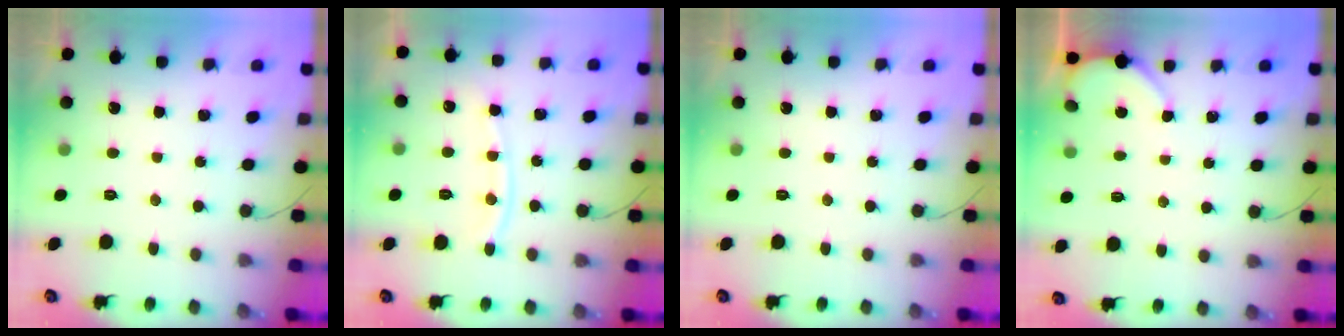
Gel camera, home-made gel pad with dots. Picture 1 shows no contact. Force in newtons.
{"total": 10.8, "press": 10.7, "slide": 1.4}
{"total": 0.0}
{"total": 2.0, "press": 2.0, "slide": 0.2}